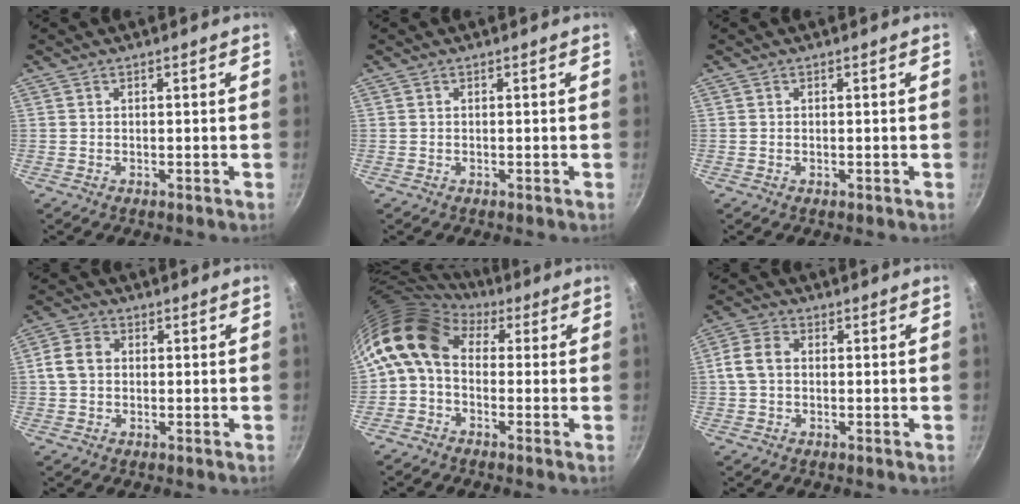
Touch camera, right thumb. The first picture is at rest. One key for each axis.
{"total": 0.0}
{"total": 0.0}
{"total": 5.3, "fx": 0.3, "fy": 4.2, "fz": 3.2, "tx": -0.054, "ty": 0.012, "tz": -0.005}
{"total": 10.3, "fx": 1.9, "fy": 7.4, "fz": 7.0, "tx": -0.114, "ty": 0.022, "tz": 0.010}
{"total": 5.6, "fx": 0.2, "fy": 4.1, "fz": 3.8, "tx": -0.077, "ty": 0.016, "tz": -0.007}